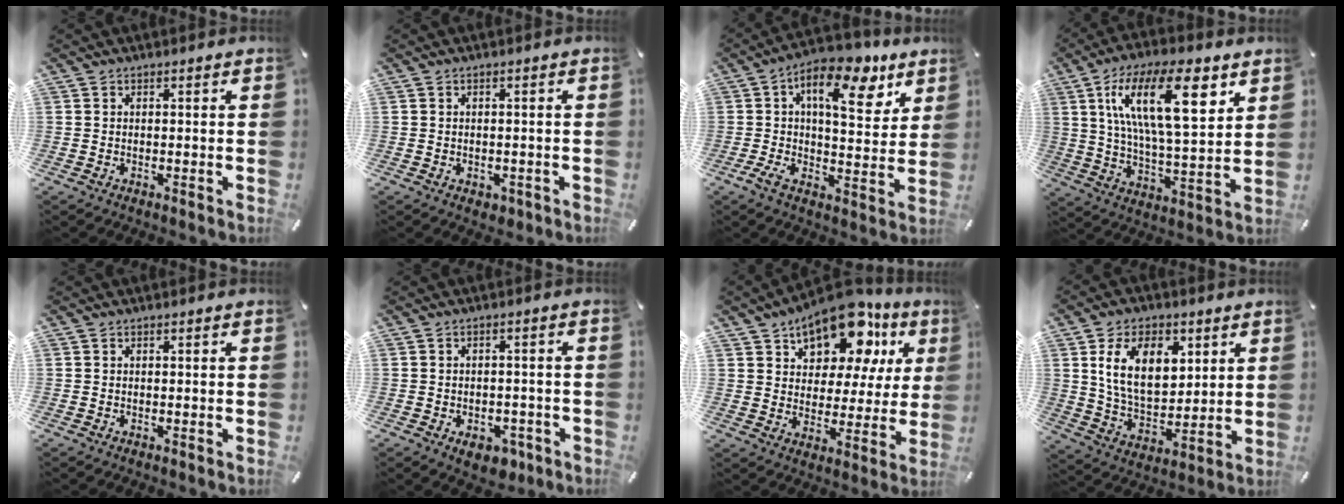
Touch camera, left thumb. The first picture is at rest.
{"total": 1.7, "force": [-0.7, 1.3, 0.7], "torque": [-0.012, 0.003, -0.013]}
{"total": 16.8, "force": [7.9, 8.1, 12.4], "torque": [-0.180, -0.046, 0.130]}
{"total": 21.0, "force": [9.2, 8.3, 17.0], "torque": [-0.308, -0.020, 0.141]}
{"total": 0.0}
{"total": 5.6, "force": [-2.6, 3.6, 3.4], "torque": [-0.054, 0.015, -0.042]}
{"total": 16.2, "force": [11.6, 8.4, 7.6], "torque": [-0.122, -0.082, 0.202]}
{"total": 14.9, "force": [5.8, 9.5, 9.9], "torque": [-0.169, -0.004, 0.104]}